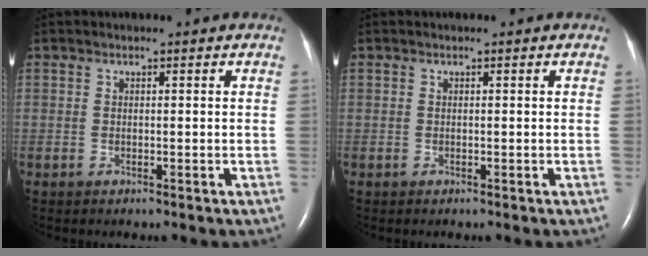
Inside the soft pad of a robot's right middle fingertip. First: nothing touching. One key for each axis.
{"total": 0.0}